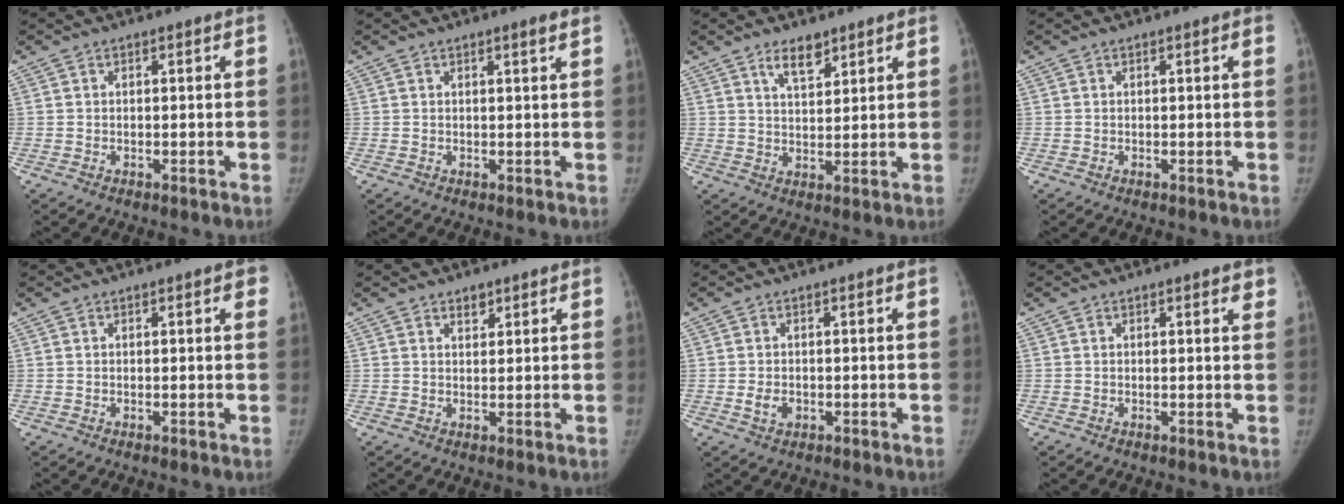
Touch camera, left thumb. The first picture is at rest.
{"total": 1.2, "force": [0.8, -0.1, 0.9], "torque": [-0.013, -0.006, 0.012]}
{"total": 4.7, "force": [3.4, 1.9, 2.7], "torque": [-0.031, -0.026, 0.060]}
{"total": 0.5, "force": [0.2, 0.0, 0.5], "torque": [-0.009, 0.000, 0.001]}
{"total": 2.1, "force": [1.1, 0.6, 1.7], "torque": [-0.011, 0.000, 0.008]}
{"total": 2.0, "force": [1.4, 1.1, 0.9], "torque": [-0.002, -0.008, 0.020]}
{"total": 2.5, "force": [-0.6, 1.8, 1.5], "torque": [-0.022, 0.001, -0.008]}
{"total": 1.7, "force": [1.2, 0.5, 1.1], "torque": [-0.006, -0.005, 0.011]}